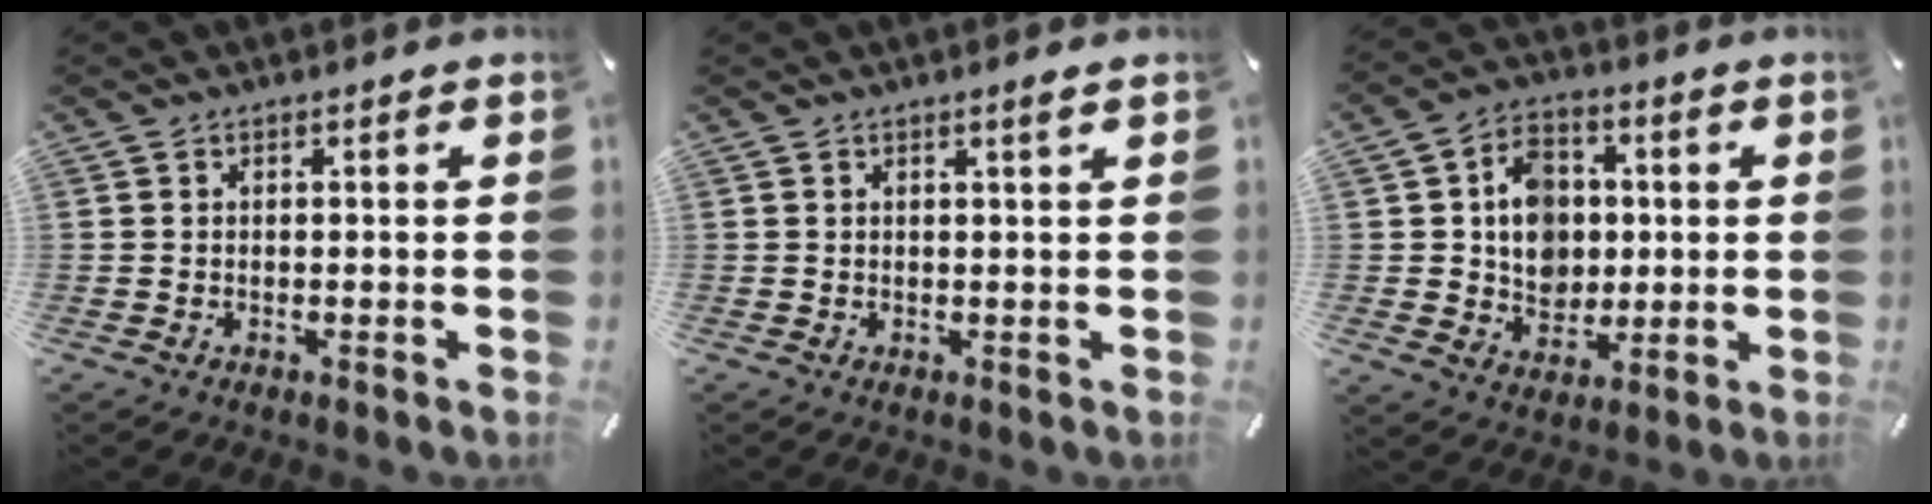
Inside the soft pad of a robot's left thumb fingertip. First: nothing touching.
{"total": 1.3, "force": [0.7, 0.0, 1.1], "torque": [-0.021, -0.001, 0.013]}
{"total": 10.4, "force": [0.8, 9.1, 4.9], "torque": [-0.070, 0.015, 0.019]}